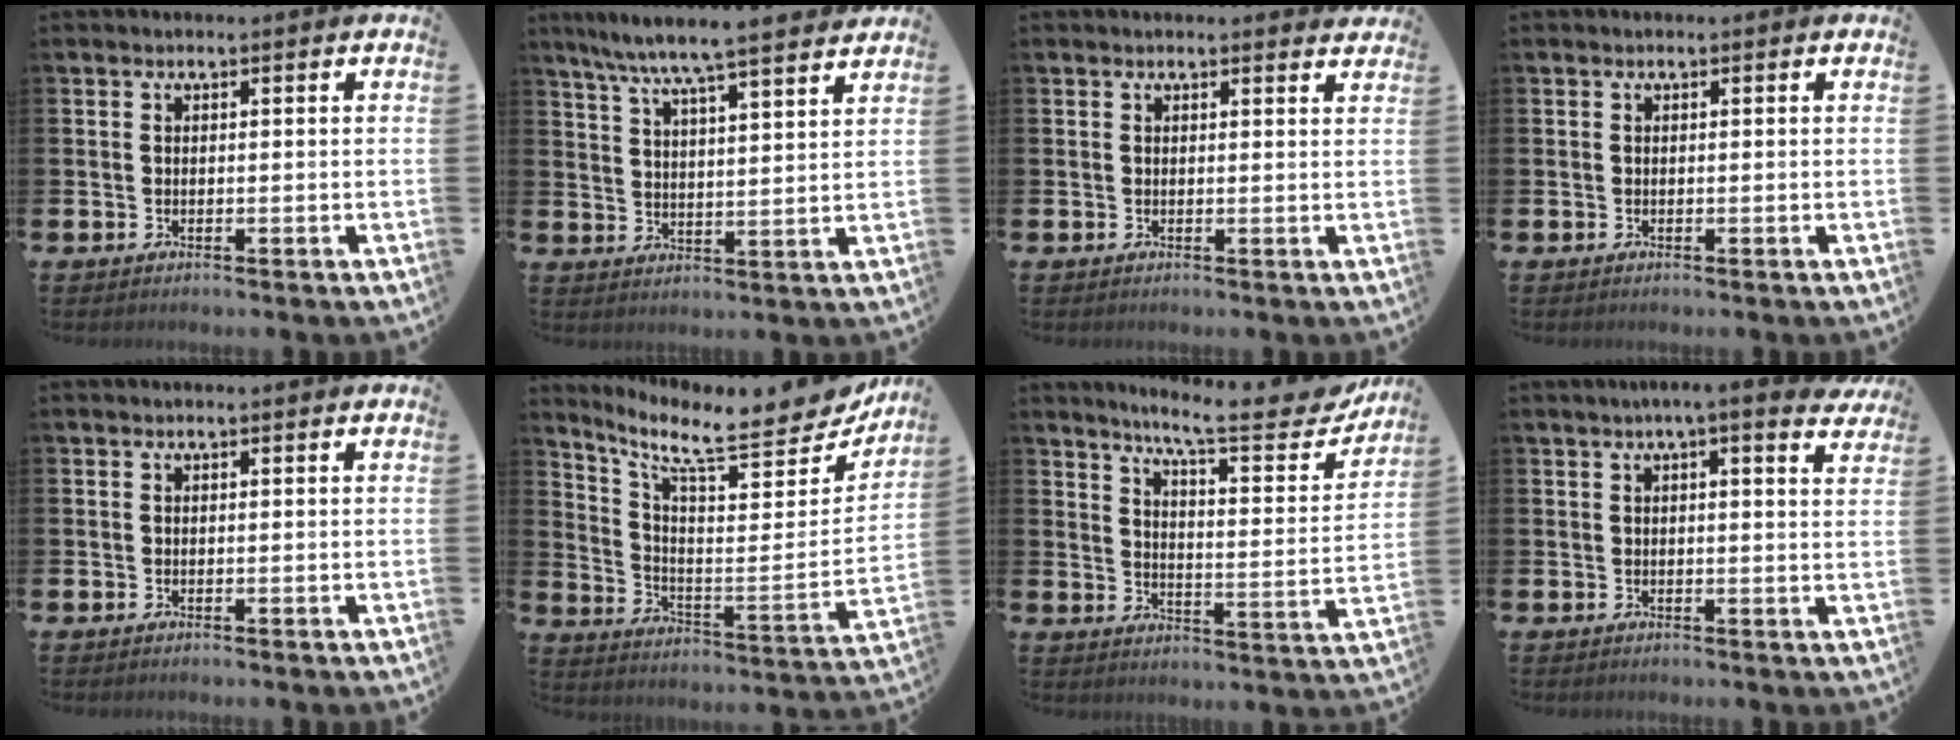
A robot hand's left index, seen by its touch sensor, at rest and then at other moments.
{"total": 7.6, "force": [7.2, -0.3, 2.6], "torque": [-0.079, -0.041, 0.125]}
{"total": 1.2, "force": [1.2, 0.1, 0.1], "torque": [0.009, -0.006, 0.019]}
{"total": 0.0}
{"total": 0.0}
{"total": 9.8, "force": [8.3, 2.4, 4.5], "torque": [-0.103, -0.073, 0.133]}
{"total": 9.5, "force": [8.1, 1.3, 4.7], "torque": [-0.090, -0.055, 0.130]}
{"total": 3.7, "force": [3.2, -0.1, 1.9], "torque": [-0.034, -0.015, 0.053]}